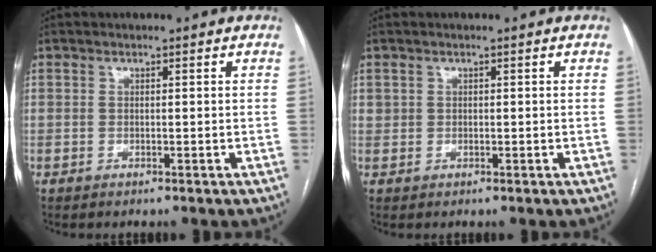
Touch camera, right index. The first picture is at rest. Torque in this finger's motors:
{"motor_torque": [-0.18, 0.14, 0.00, 0.00]}